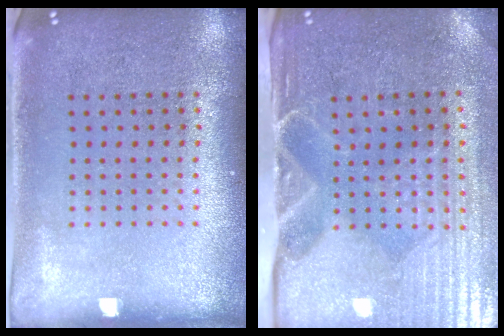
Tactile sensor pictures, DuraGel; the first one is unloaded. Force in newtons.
{"total": 4.7, "press": 4.1, "slide": 2.4}